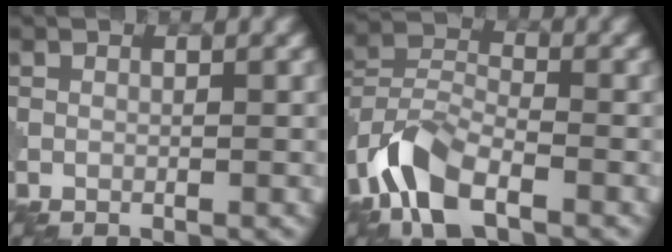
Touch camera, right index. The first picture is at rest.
{"total": 6.9, "force": [-4.3, 3.1, 4.3], "torque": [-0.084, 0.002, -0.095]}